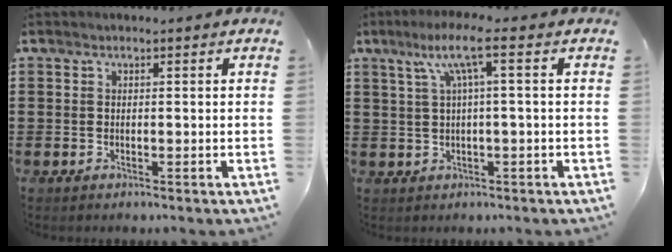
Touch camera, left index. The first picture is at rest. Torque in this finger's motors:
{"motor_torque": [1.33, -0.81, 0.24, 0.13]}